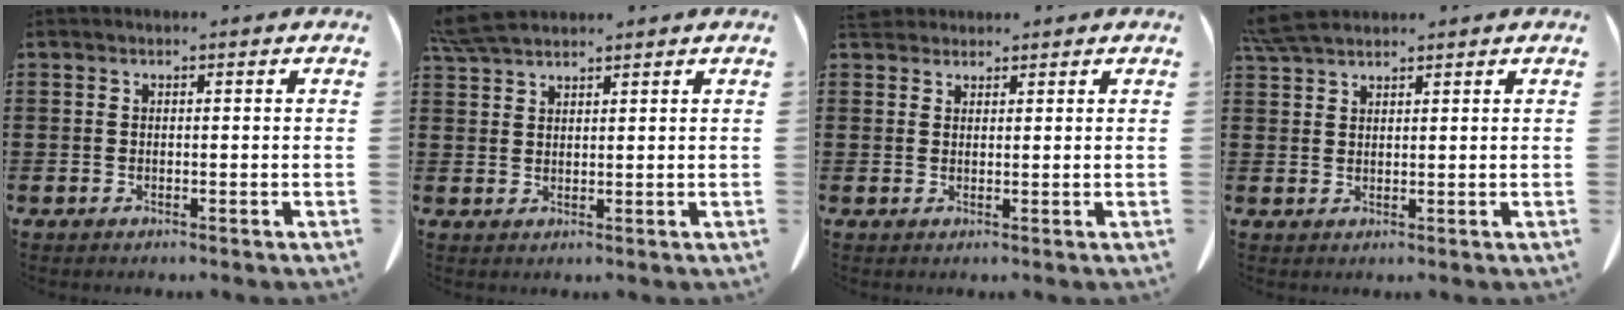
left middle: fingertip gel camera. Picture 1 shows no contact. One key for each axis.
{"total": 4.6, "fx": 4.1, "fy": 0.7, "fz": 2.1, "tx": -0.052, "ty": -0.005, "tz": 0.078}
{"total": 2.6, "fx": 2.3, "fy": 0.9, "fz": 0.6, "tx": -0.020, "ty": 0.001, "tz": 0.046}
{"total": 4.2, "fx": 3.6, "fy": 0.7, "fz": 1.9, "tx": -0.048, "ty": -0.002, "tz": 0.071}